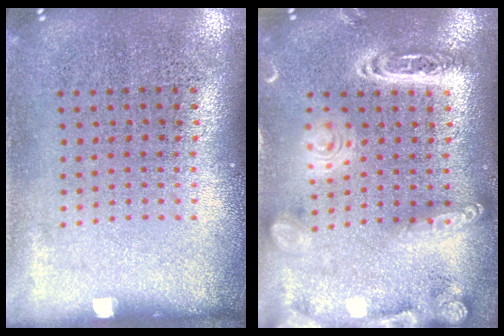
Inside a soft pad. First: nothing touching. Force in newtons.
{"total": 2.7, "press": 2.7, "slide": 0.2}